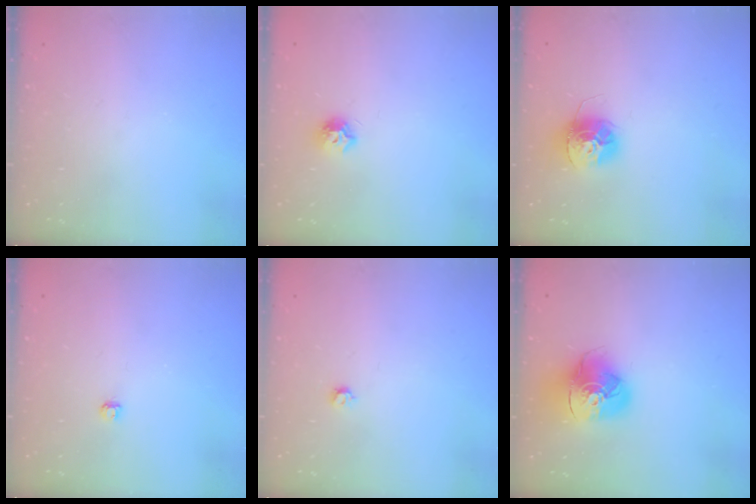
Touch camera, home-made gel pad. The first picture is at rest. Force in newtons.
{"total": 7.1, "press": 7.1, "slide": 0.2}
{"total": 13.0, "press": 12.9, "slide": 1.2}
{"total": 2.9, "press": 2.9, "slide": 0.3}
{"total": 3.7, "press": 3.6, "slide": 0.7}
{"total": 15.7, "press": 15.6, "slide": 1.9}